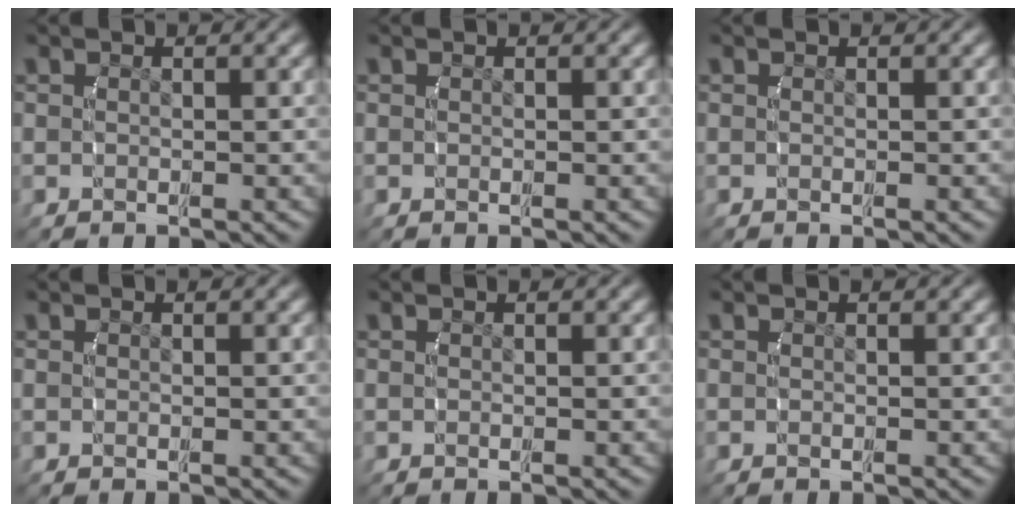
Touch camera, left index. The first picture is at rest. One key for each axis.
{"total": 0.0}
{"total": 0.0}
{"total": 0.0}
{"total": 0.0}
{"total": 0.0}